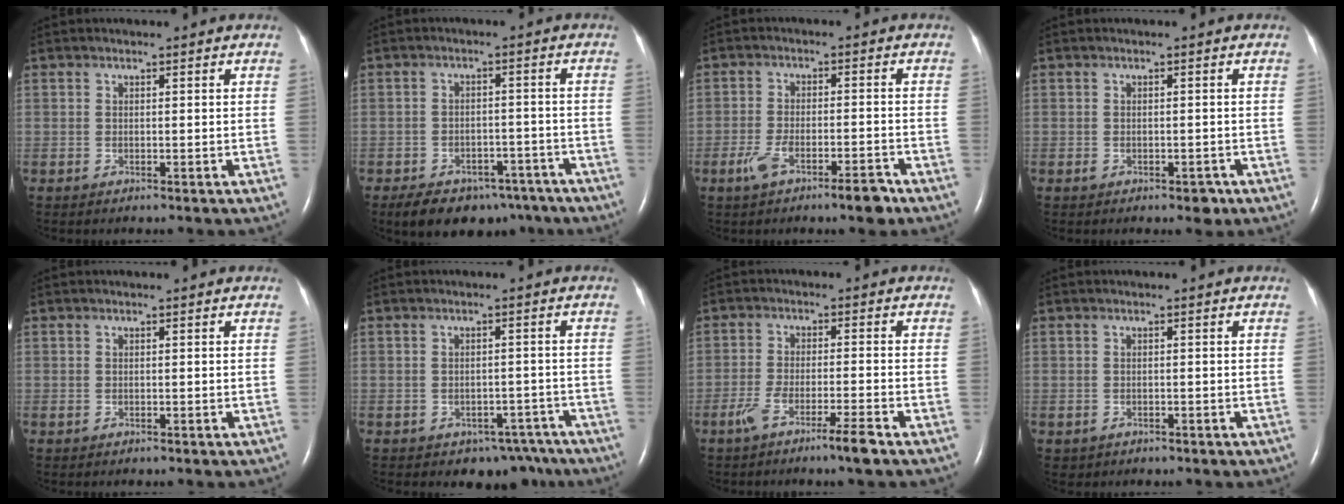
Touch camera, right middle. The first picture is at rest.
{"total": 18.7, "force": [-13.6, 9.1, 9.1], "torque": [-0.123, 0.012, -0.170]}
{"total": 6.4, "force": [-4.1, 1.3, 4.7], "torque": [-0.091, -0.002, -0.067]}
{"total": 2.3, "force": [-1.2, 1.4, 1.4], "torque": [-0.015, 0.002, -0.010]}
{"total": 0.0}
{"total": 6.3, "force": [-4.8, 3.9, 1.3], "torque": [0.003, 0.015, -0.058]}
{"total": 5.7, "force": [-3.8, -0.3, 4.3], "torque": [-0.084, -0.009, -0.073]}
{"total": 1.1, "force": [-0.5, 1.0, 0.3], "torque": [-0.012, 0.004, 0.003]}